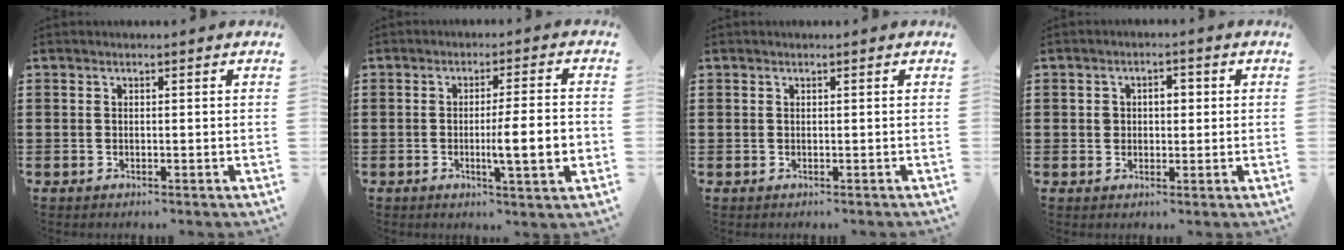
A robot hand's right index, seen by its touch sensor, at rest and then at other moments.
{"total": 7.8, "force": [-1.4, 0.8, 7.6], "torque": [-0.108, -0.013, -0.026]}
{"total": 0.0}
{"total": 2.5, "force": [0.2, 1.9, 1.7], "torque": [-0.037, 0.011, 0.000]}